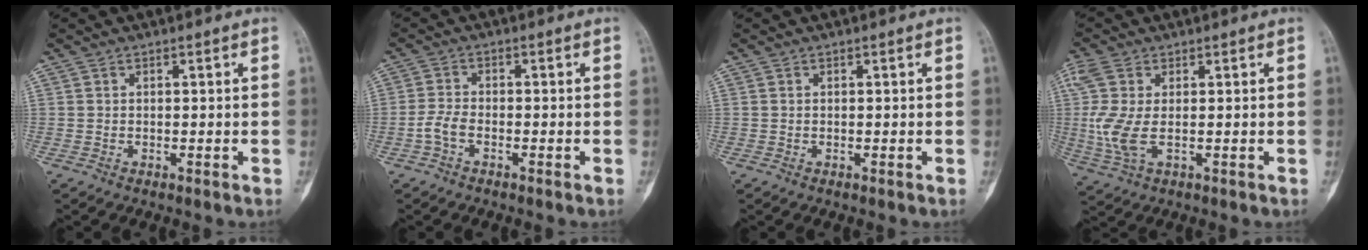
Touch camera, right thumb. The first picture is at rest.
{"total": 3.0, "force": [-1.4, 1.4, 2.2], "torque": [-0.052, 0.012, -0.034]}
{"total": 0.0}
{"total": 7.9, "force": [0.2, 3.8, 6.9], "torque": [-0.202, -0.003, 0.007]}